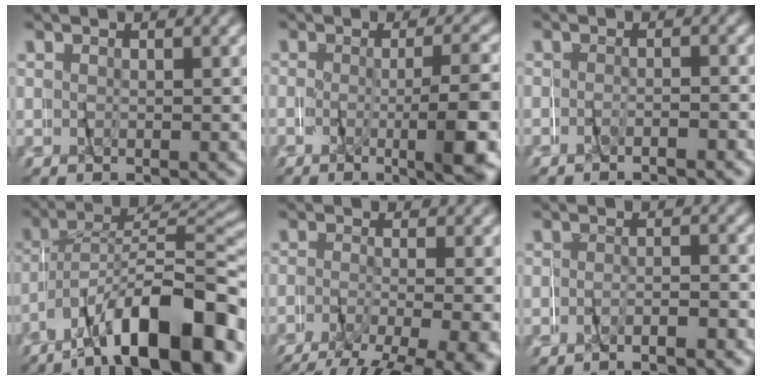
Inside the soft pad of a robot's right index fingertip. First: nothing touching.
{"total": 5.8, "force": [-2.0, 0.1, 5.4], "torque": [-0.050, 0.001, -0.031]}
{"total": 1.6, "force": [-1.5, -0.4, -0.1], "torque": [0.004, 0.011, -0.036]}
{"total": 12.5, "force": [-6.8, 5.1, 9.2], "torque": [-0.152, -0.008, -0.097]}
{"total": 6.4, "force": [-4.4, 1.9, 4.2], "torque": [-0.060, -0.020, -0.061]}
{"total": 2.6, "force": [-2.6, -0.1, 0.2], "torque": [0.006, 0.016, -0.057]}